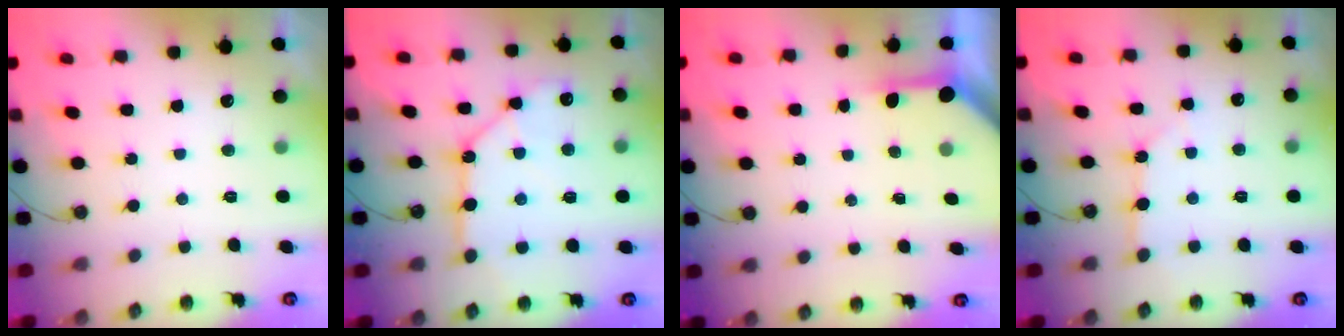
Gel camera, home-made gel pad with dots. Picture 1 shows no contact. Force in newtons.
{"total": 12.1, "press": 12.0, "slide": 1.4}
{"total": 3.5, "press": 3.4, "slide": 0.4}
{"total": 2.9, "press": 2.8, "slide": 0.4}